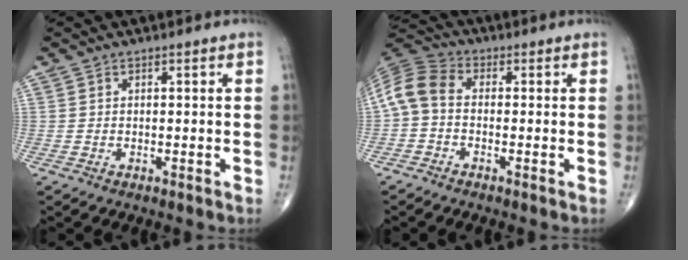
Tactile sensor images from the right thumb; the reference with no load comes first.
{"total": 7.1, "force": [-0.9, 4.6, 5.3], "torque": [-0.107, 0.022, -0.036]}